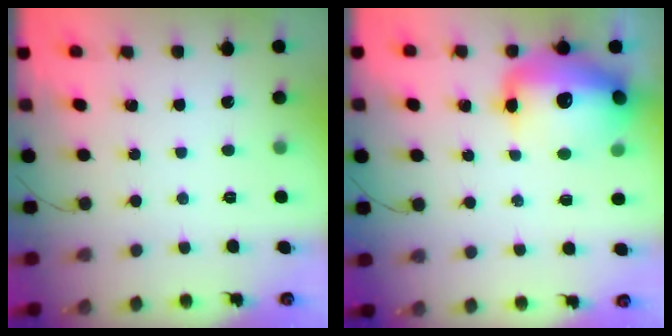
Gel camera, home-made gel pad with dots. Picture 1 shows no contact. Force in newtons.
{"total": 18.2, "press": 17.7, "slide": 4.1}